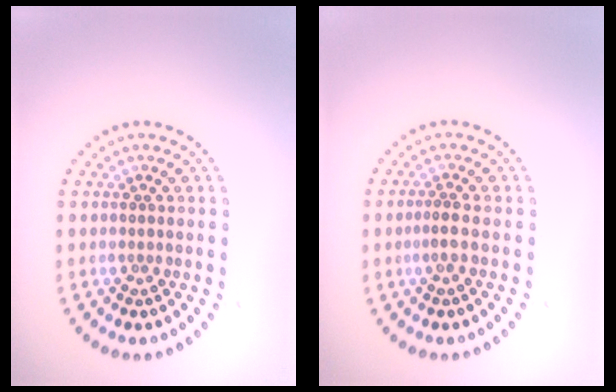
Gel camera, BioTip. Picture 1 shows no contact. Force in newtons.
{"total": 1.0, "press": 0.8, "slide": 0.5}